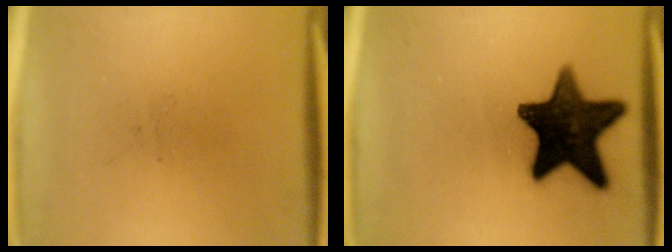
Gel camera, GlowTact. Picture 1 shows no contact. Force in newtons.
{"total": 15.9}